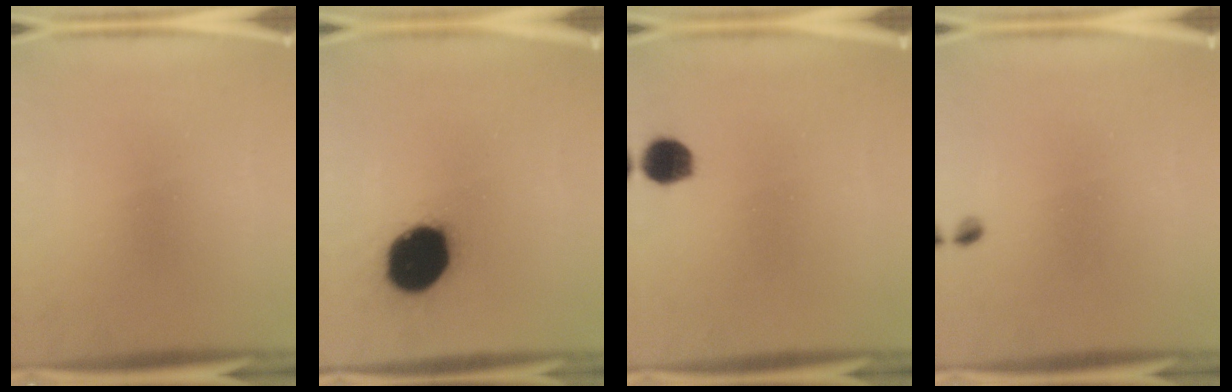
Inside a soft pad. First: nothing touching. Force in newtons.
{"total": 19.4}
{"total": 5.1}
{"total": 1.0}